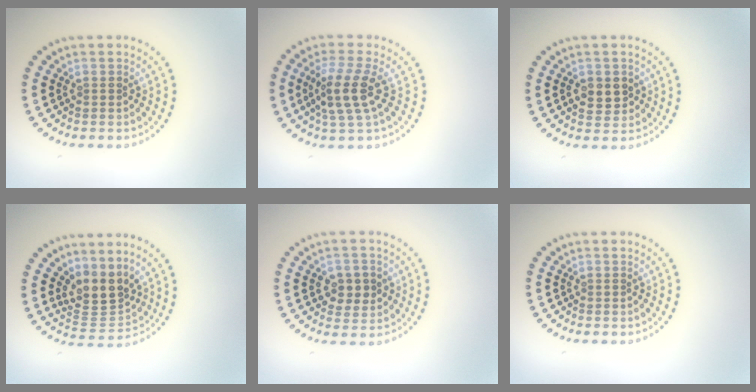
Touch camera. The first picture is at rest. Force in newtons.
{"total": 3.9, "press": 3.3, "slide": 2.1}
{"total": 2.5, "press": 2.5, "slide": 0.3}
{"total": 3.6, "press": 2.6, "slide": 2.5}
{"total": 2.7, "press": 2.7, "slide": 0.5}
{"total": 0.0}